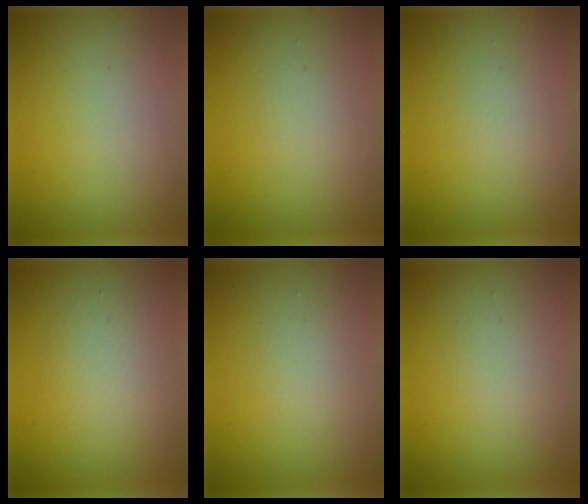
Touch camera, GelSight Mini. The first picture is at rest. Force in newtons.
{"total": 1.1, "press": 1.1, "slide": 0.1}
{"total": 0.9, "press": 0.9, "slide": 0.1}
{"total": 2.9, "press": 2.9, "slide": 0.2}
{"total": 1.4, "press": 1.4, "slide": 0.0}
{"total": 1.4, "press": 1.4, "slide": 0.0}